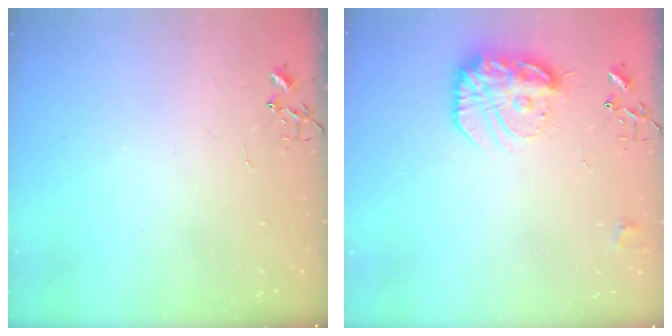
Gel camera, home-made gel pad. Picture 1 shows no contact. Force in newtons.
{"total": 17.4, "press": 17.3, "slide": 1.2}